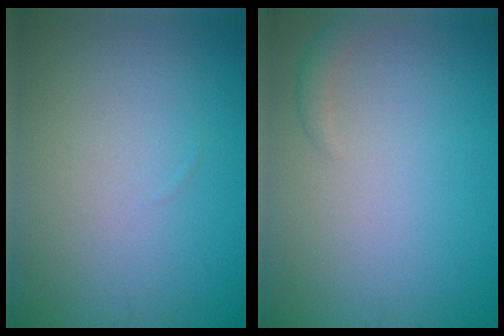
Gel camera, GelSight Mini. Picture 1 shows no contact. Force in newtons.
{"total": 1.1, "press": 1.1, "slide": 0.1}